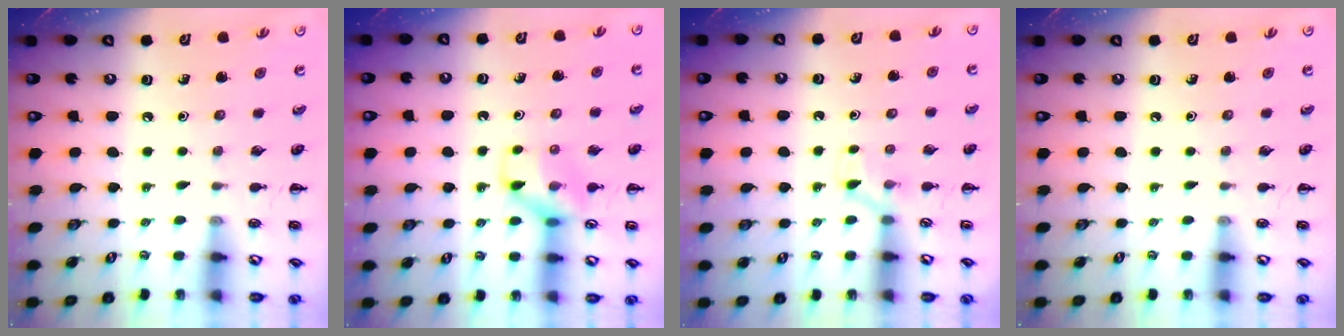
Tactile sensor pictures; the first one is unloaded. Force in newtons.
{"total": 11.9, "press": 11.8, "slide": 1.4}
{"total": 3.8, "press": 3.6, "slide": 1.3}
{"total": 0.0}